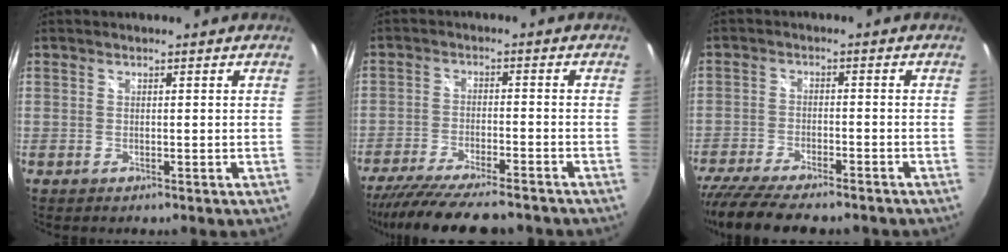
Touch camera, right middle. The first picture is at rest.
{"total": 16.9, "force": [-14.6, 3.1, 8.1], "torque": [-0.163, -0.039, -0.228]}
{"total": 15.3, "force": [-12.9, 3.3, 7.5], "torque": [-0.158, -0.045, -0.206]}